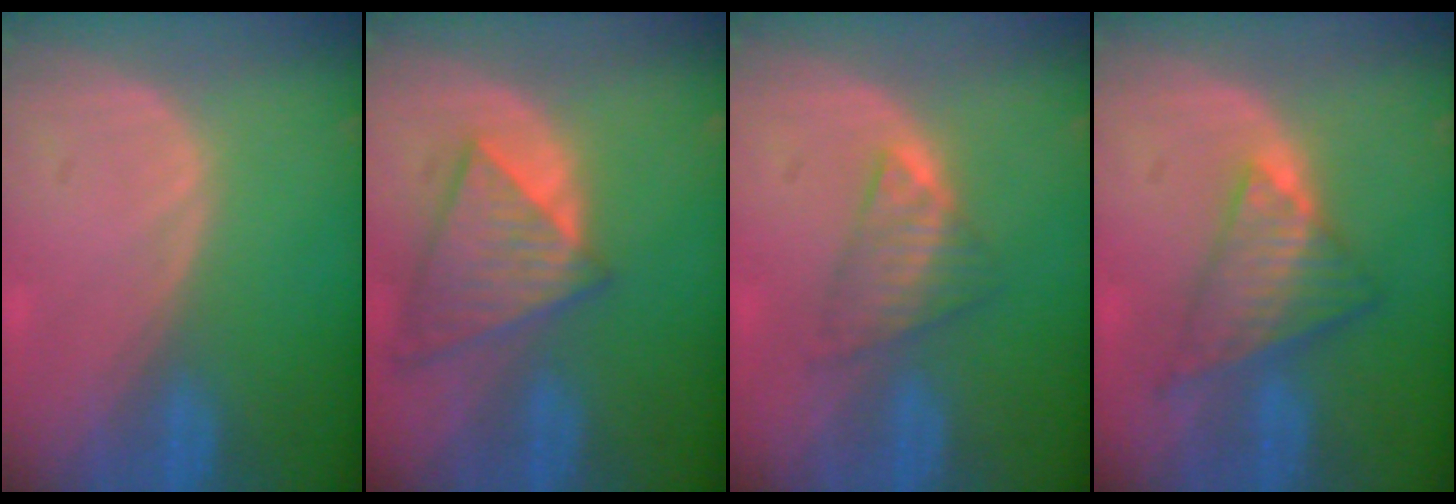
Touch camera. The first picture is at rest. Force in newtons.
{"total": 8.3, "press": 7.3, "slide": 3.9}
{"total": 4.4, "press": 4.3, "slide": 0.8}
{"total": 7.2, "press": 6.7, "slide": 2.7}